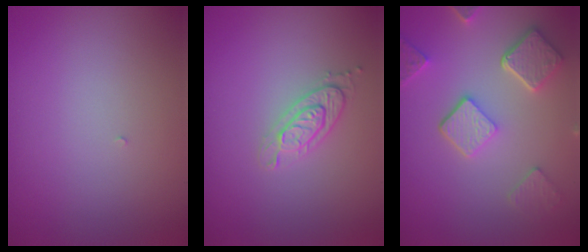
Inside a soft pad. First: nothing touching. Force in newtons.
{"total": 2.1, "press": 2.1, "slide": 0.4}
{"total": 4.9, "press": 3.8, "slide": 3.0}